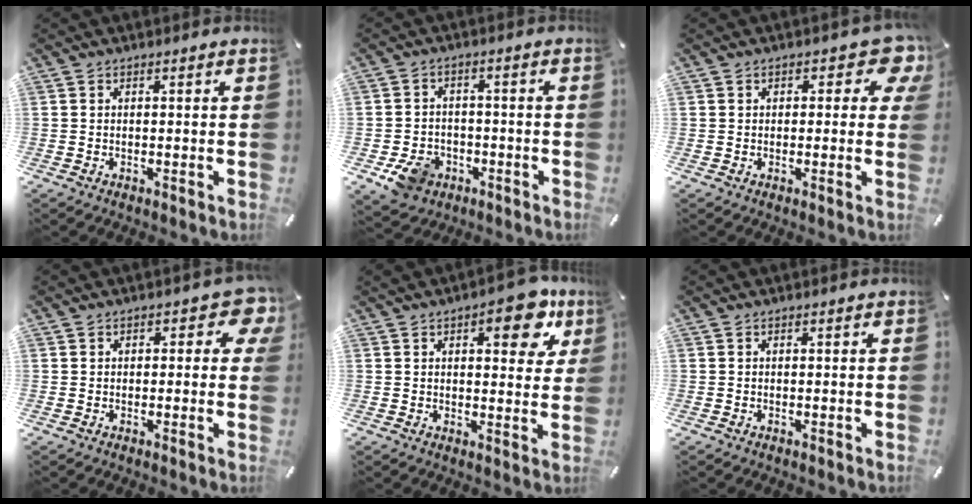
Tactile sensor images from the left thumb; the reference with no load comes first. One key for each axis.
{"total": 8.2, "fx": -3.8, "fy": 6.5, "fz": 3.2, "tx": -0.065, "ty": 0.026, "tz": -0.068}
{"total": 6.5, "fx": 2.6, "fy": 3.6, "fz": 4.6, "tx": -0.045, "ty": -0.010, "tz": 0.040}
{"total": 5.6, "fx": 2.1, "fy": 3.2, "fz": 4.1, "tx": -0.042, "ty": -0.003, "tz": 0.031}
{"total": 11.6, "fx": 5.7, "fy": 5.3, "fz": 8.7, "tx": -0.101, "ty": -0.022, "tz": 0.089}
{"total": 0.0}